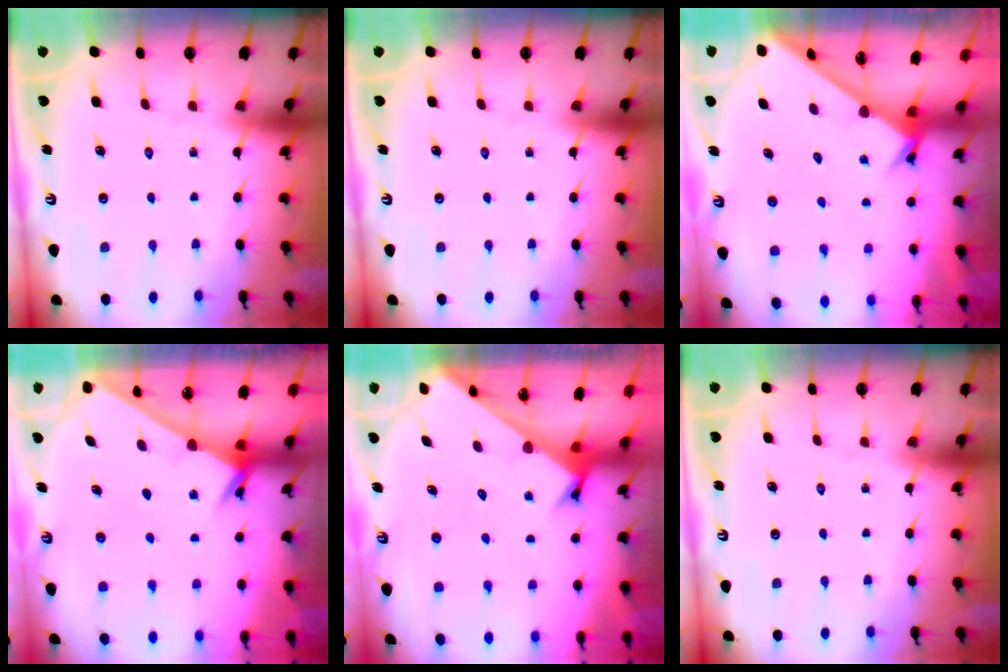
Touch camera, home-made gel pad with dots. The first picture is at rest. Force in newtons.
{"total": 0.0}
{"total": 2.4, "press": 2.4, "slide": 0.1}
{"total": 2.4, "press": 2.4, "slide": 0.2}
{"total": 2.5, "press": 2.5, "slide": 0.2}
{"total": 0.0}